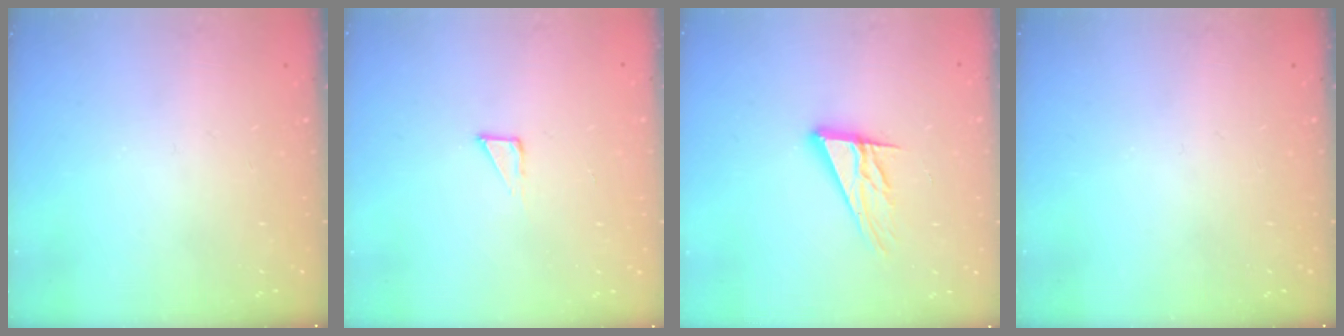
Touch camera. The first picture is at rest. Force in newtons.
{"total": 2.1, "press": 2.1, "slide": 0.1}
{"total": 12.4, "press": 12.2, "slide": 2.2}
{"total": 0.0}